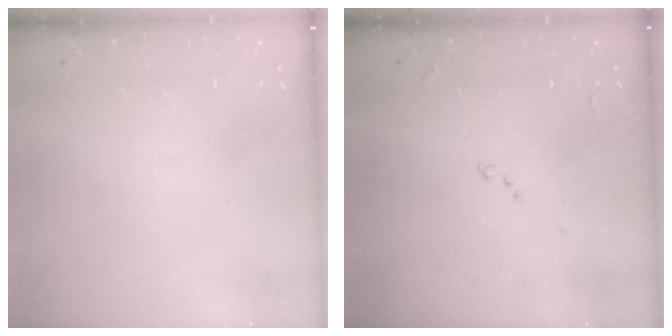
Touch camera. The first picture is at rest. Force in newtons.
{"total": 8.6, "press": 8.6, "slide": 0.7}